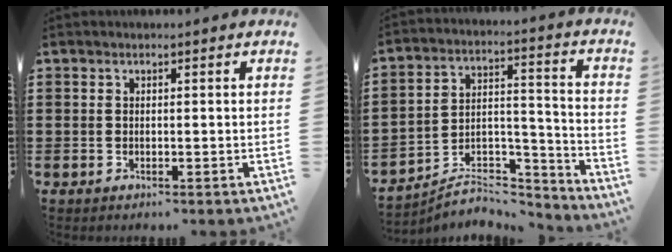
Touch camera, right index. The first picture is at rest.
{"total": 6.3, "force": [-5.7, 2.3, 1.3], "torque": [-0.015, 0.012, -0.108]}